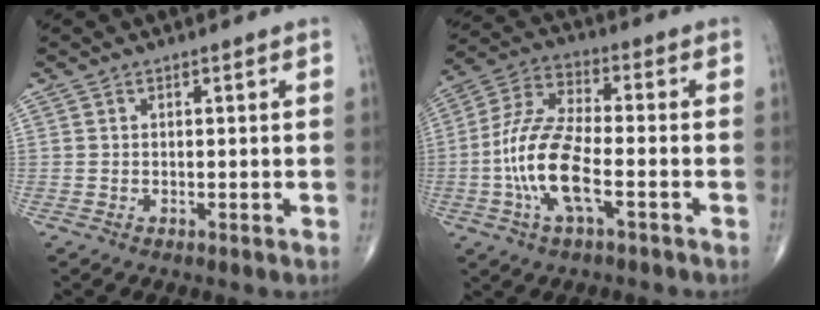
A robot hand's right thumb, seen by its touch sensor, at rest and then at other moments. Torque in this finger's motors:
{"motor_torque": [2.75, 2.26, 1.56, -0.23, 0.23]}